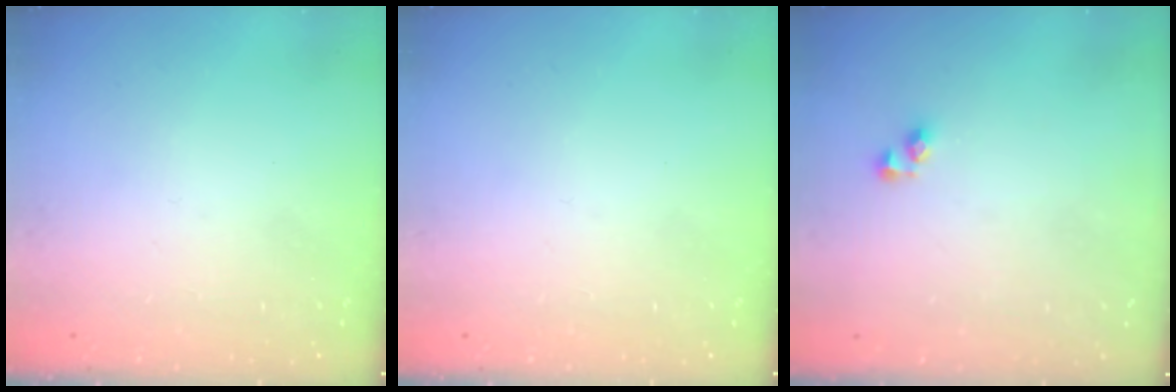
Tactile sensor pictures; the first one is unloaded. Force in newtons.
{"total": 0.0}
{"total": 3.7, "press": 3.7, "slide": 0.1}